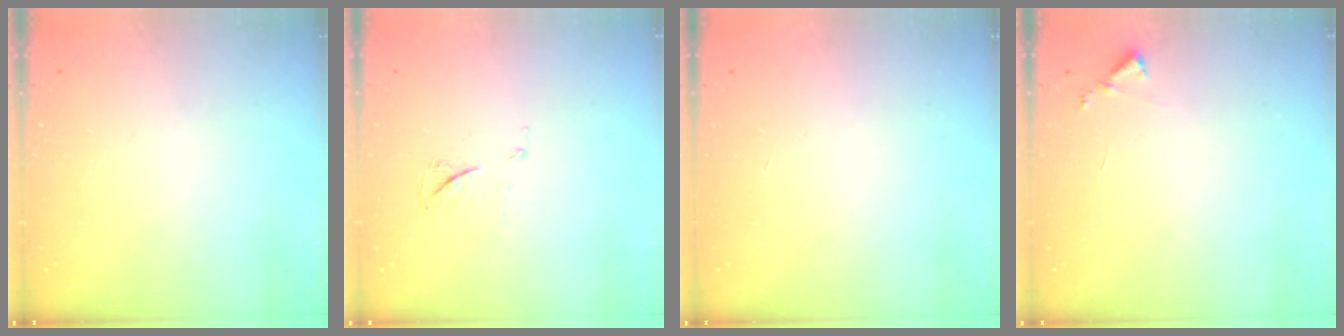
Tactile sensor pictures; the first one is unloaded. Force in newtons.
{"total": 6.0, "press": 6.0, "slide": 0.7}
{"total": 1.7, "press": 1.7, "slide": 0.1}
{"total": 3.6, "press": 3.6, "slide": 0.3}